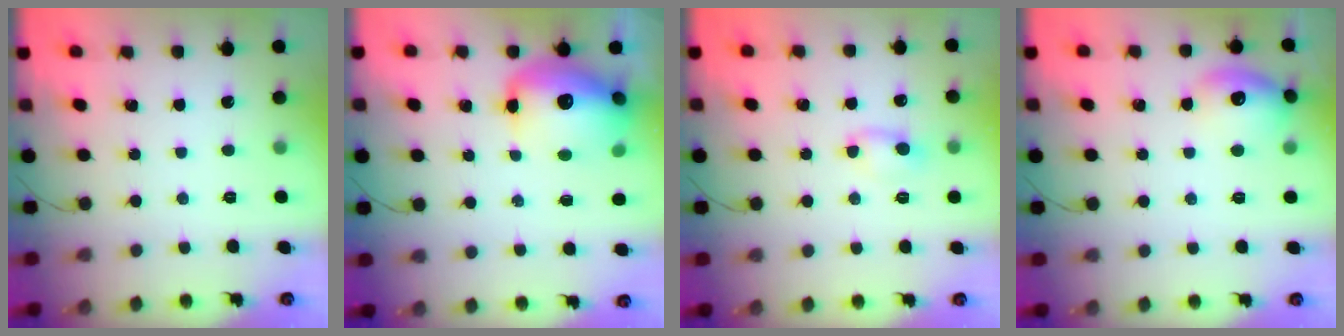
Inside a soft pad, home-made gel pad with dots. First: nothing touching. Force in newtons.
{"total": 16.7, "press": 16.2, "slide": 3.7}
{"total": 3.8, "press": 3.6, "slide": 1.3}
{"total": 12.6, "press": 12.6, "slide": 0.9}